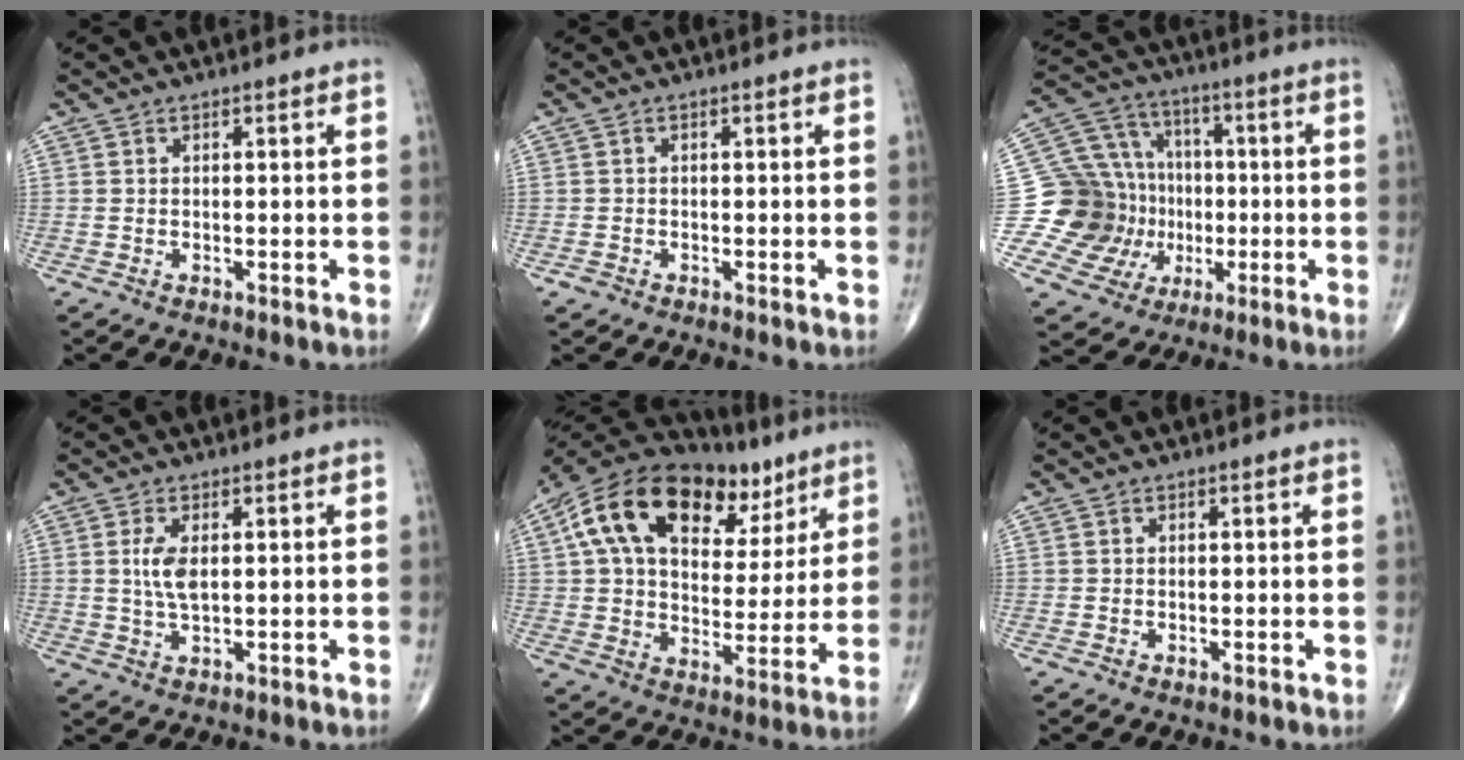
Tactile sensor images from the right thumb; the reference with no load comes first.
{"total": 1.0, "force": [-0.5, 0.8, 0.3], "torque": [-0.003, 0.000, -0.011]}
{"total": 17.5, "force": [-2.0, 16.2, 6.4], "torque": [-0.080, 0.059, -0.023]}
{"total": 4.7, "force": [0.8, 2.1, 4.2], "torque": [-0.088, -0.005, 0.018]}
{"total": 25.8, "force": [11.9, 15.0, 17.4], "torque": [-0.273, 0.015, 0.195]}
{"total": 0.0}